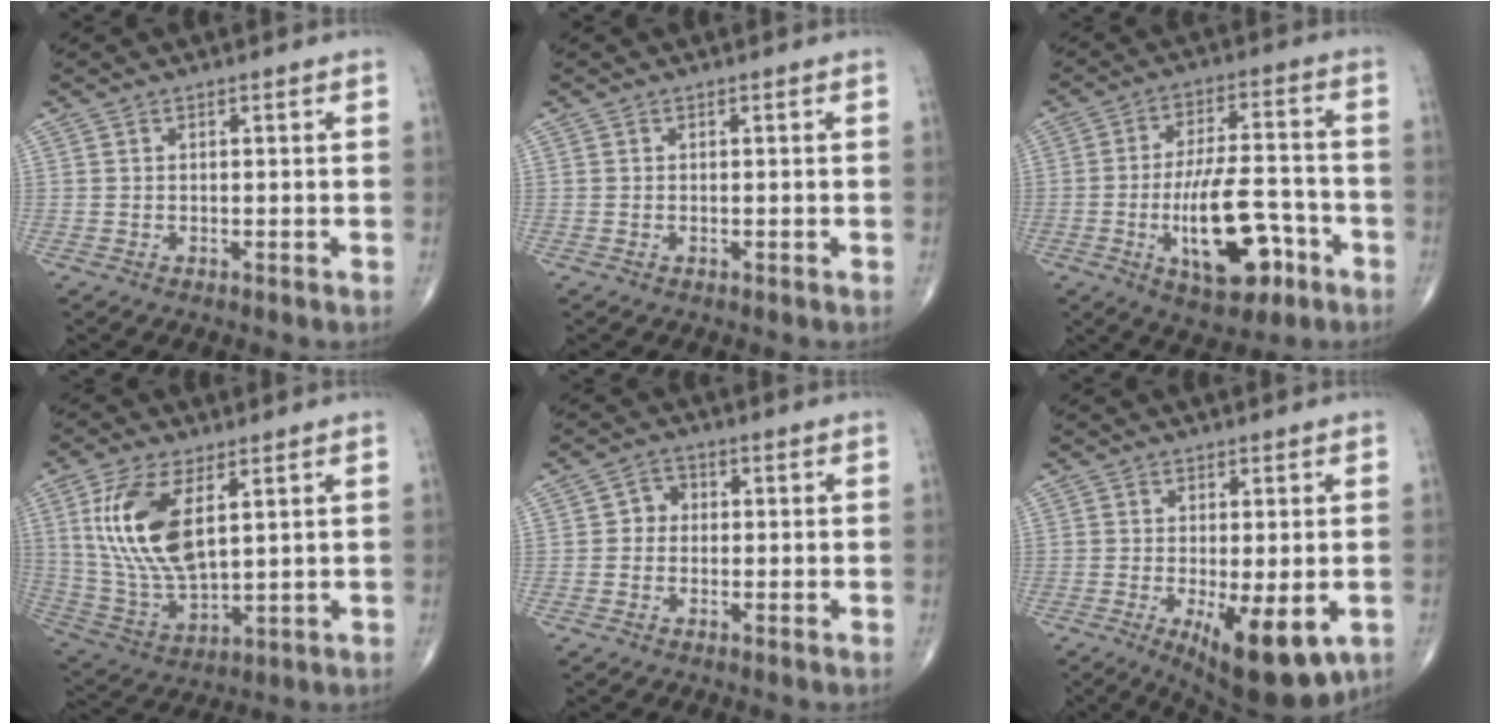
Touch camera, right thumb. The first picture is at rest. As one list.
[{"total": 0.0}, {"total": 15.7, "force": [-5.9, 6.7, 12.9], "torque": [-0.193, 0.030, -0.086]}, {"total": 15.4, "force": [4.7, 7.0, 12.9], "torque": [-0.261, -0.020, 0.103]}, {"total": 2.8, "force": [-0.2, 2.5, 1.3], "torque": [0.001, 0.009, -0.013]}, {"total": 11.8, "force": [-3.9, 4.0, 10.4], "torque": [-0.148, -0.021, -0.047]}]